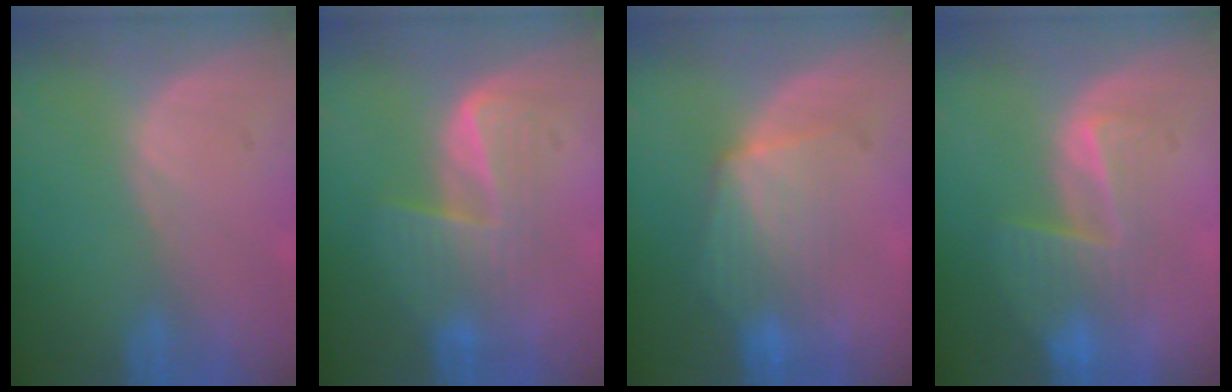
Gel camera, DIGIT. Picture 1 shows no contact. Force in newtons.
{"total": 7.1, "press": 5.8, "slide": 4.1}
{"total": 6.9, "press": 6.3, "slide": 2.9}
{"total": 6.6, "press": 5.6, "slide": 3.6}